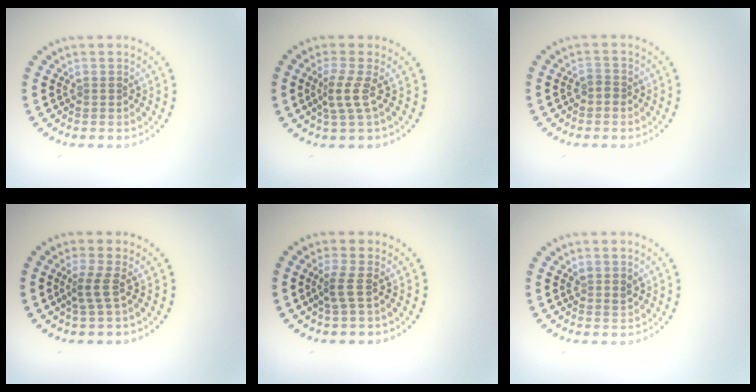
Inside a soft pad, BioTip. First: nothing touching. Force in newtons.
{"total": 2.2, "press": 1.5, "slide": 1.7}
{"total": 1.1, "press": 0.9, "slide": 0.5}
{"total": 1.8, "press": 1.1, "slide": 1.4}
{"total": 1.8, "press": 1.1, "slide": 1.3}
{"total": 1.1, "press": 0.9, "slide": 0.6}